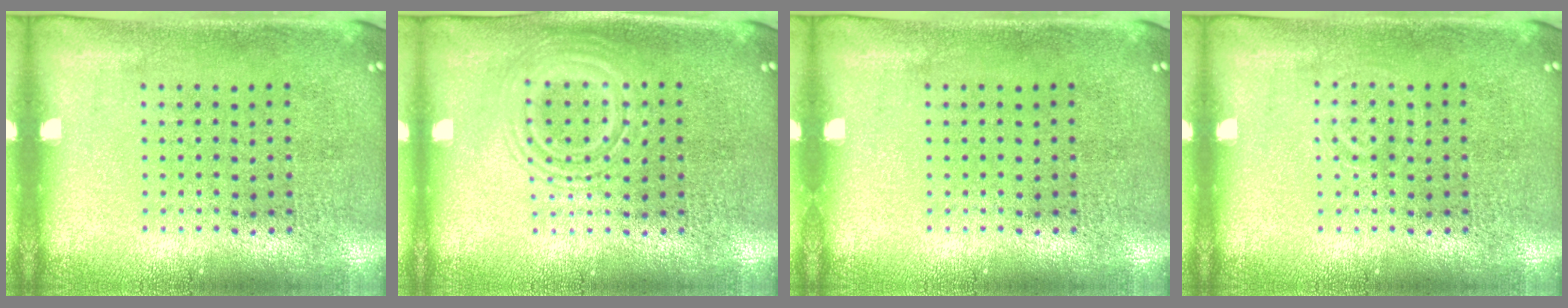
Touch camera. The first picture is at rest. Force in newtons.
{"total": 2.7, "press": 2.7, "slide": 0.4}
{"total": 0.0}
{"total": 0.8, "press": 0.8, "slide": 0.2}